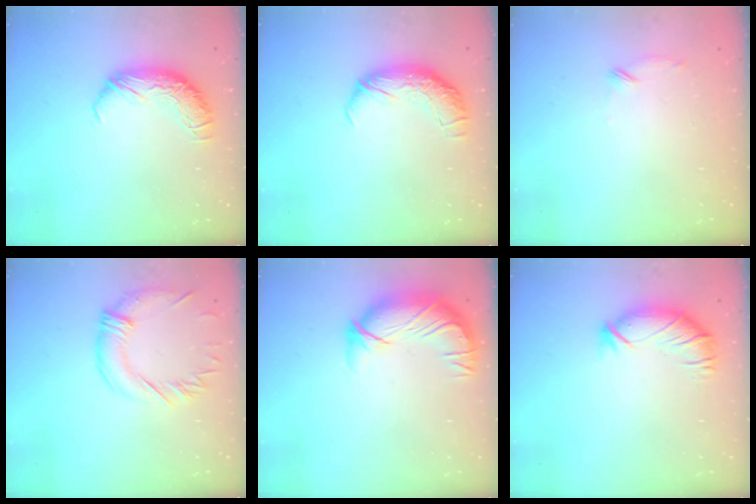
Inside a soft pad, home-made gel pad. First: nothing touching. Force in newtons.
{"total": 2.3, "press": 1.1, "slide": 2.1}
{"total": 6.8, "press": 6.7, "slide": 0.9}
{"total": 1.1, "press": 0.2, "slide": 1.1}
{"total": 3.2, "press": 0.2, "slide": 3.1}
{"total": 2.9, "press": 2.3, "slide": 1.6}